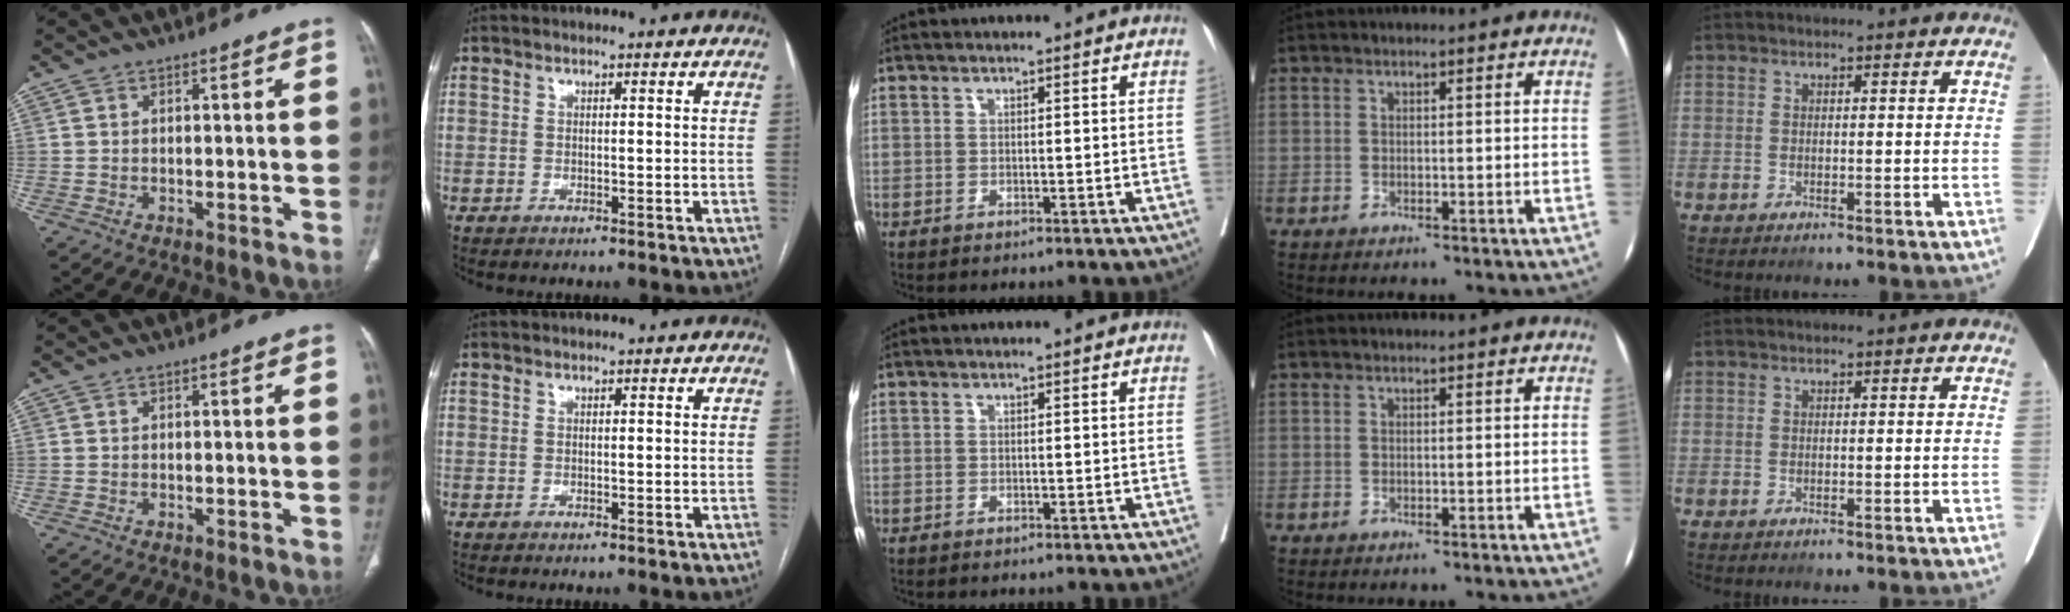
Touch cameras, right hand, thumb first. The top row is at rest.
{}